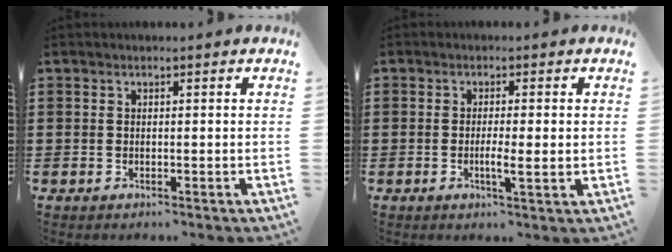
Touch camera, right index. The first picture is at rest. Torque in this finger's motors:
{"motor_torque": [-0.09, -0.09, 0.20, 0.04]}